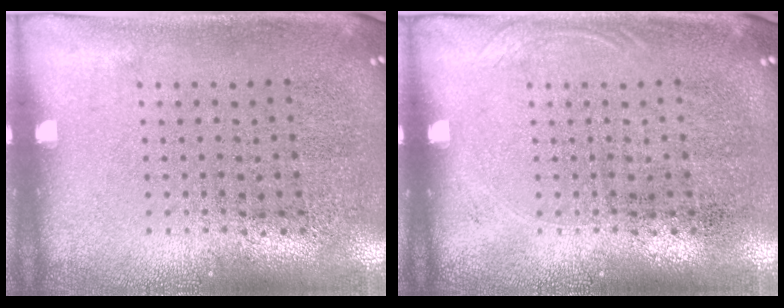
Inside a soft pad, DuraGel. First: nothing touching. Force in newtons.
{"total": 0.7, "press": 0.6, "slide": 0.2}